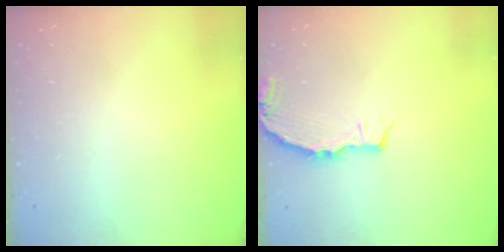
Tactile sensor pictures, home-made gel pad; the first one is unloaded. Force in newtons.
{"total": 3.8, "press": 3.8, "slide": 0.4}